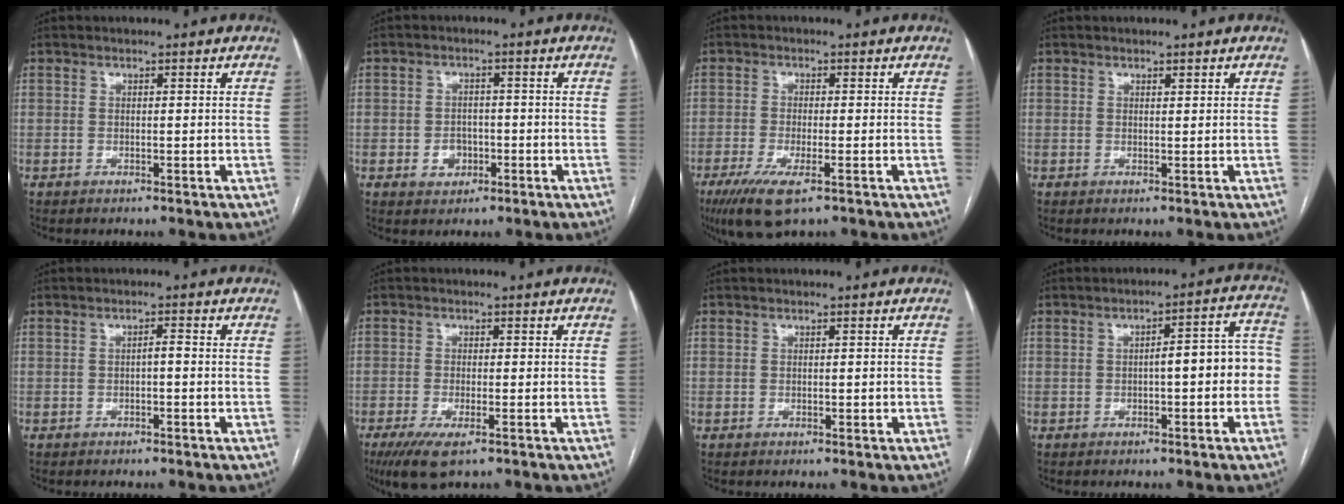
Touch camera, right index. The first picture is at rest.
{"total": 3.4, "force": [-1.1, 2.8, 1.6], "torque": [-0.022, 0.006, -0.009]}
{"total": 7.3, "force": [-4.1, 1.7, 5.8], "torque": [-0.114, -0.020, -0.067]}
{"total": 0.5, "force": [0.4, 0.1, 0.3], "torque": [-0.007, -0.003, 0.006]}
{"total": 1.2, "force": [-0.3, 0.3, 1.1], "torque": [-0.017, 0.004, -0.006]}
{"total": 5.9, "force": [-3.4, 1.4, 4.6], "torque": [-0.088, -0.015, -0.053]}
{"total": 0.6, "force": [-0.1, 0.3, 0.5], "torque": [-0.010, 0.000, 0.001]}
{"total": 7.6, "force": [-1.1, 1.9, 7.3], "torque": [-0.086, 0.039, -0.014]}